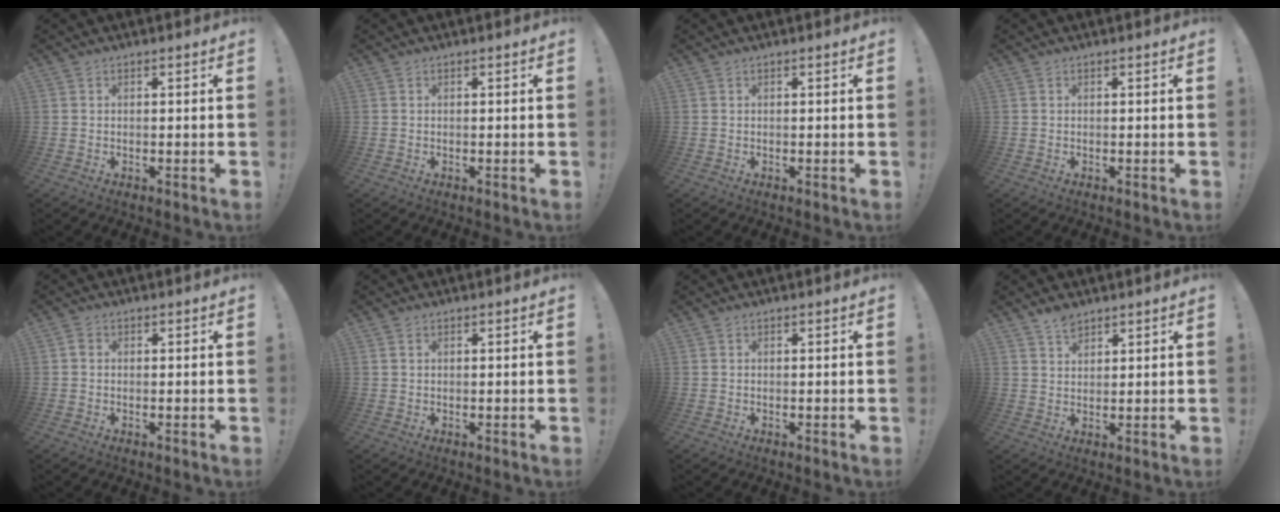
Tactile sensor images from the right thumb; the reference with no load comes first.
{"total": 0.0}
{"total": 0.0}
{"total": 0.0}
{"total": 1.2, "force": [-0.2, 1.1, 0.6], "torque": [-0.014, 0.007, -0.002]}
{"total": 0.8, "force": [0.5, 0.6, 0.4], "torque": [-0.007, 0.001, 0.009]}
{"total": 0.0}
{"total": 3.7, "force": [3.2, 1.6, 1.1], "torque": [-0.006, -0.023, 0.056]}